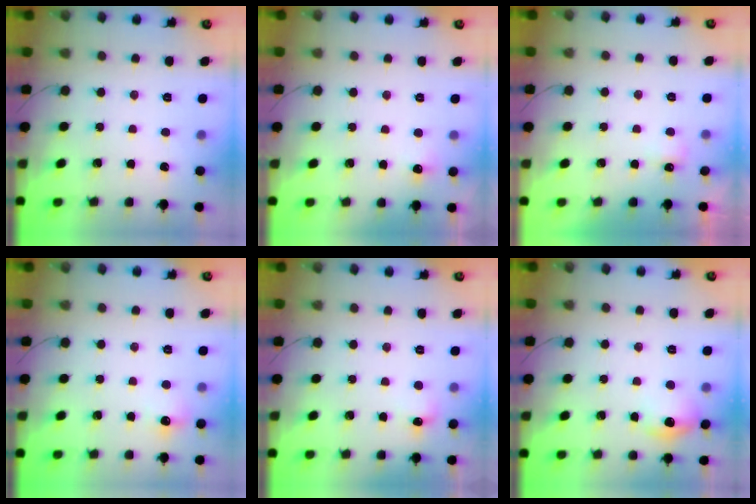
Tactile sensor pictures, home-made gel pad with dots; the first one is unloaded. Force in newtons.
{"total": 4.7, "press": 4.5, "slide": 1.3}
{"total": 3.3, "press": 3.0, "slide": 1.4}
{"total": 6.0, "press": 5.9, "slide": 1.1}
{"total": 5.3, "press": 5.2, "slide": 1.2}
{"total": 8.9, "press": 8.8, "slide": 1.4}